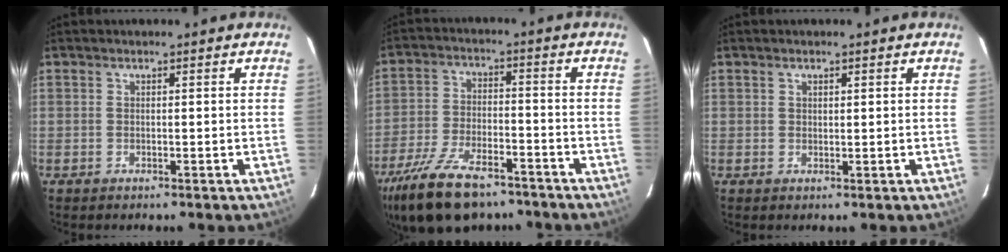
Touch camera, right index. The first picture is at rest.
{"total": 18.6, "force": [-13.6, 7.8, 10.1], "torque": [-0.222, -0.030, -0.229]}
{"total": 0.8, "force": [0.5, 0.5, 0.3], "torque": [-0.004, 0.002, 0.010]}